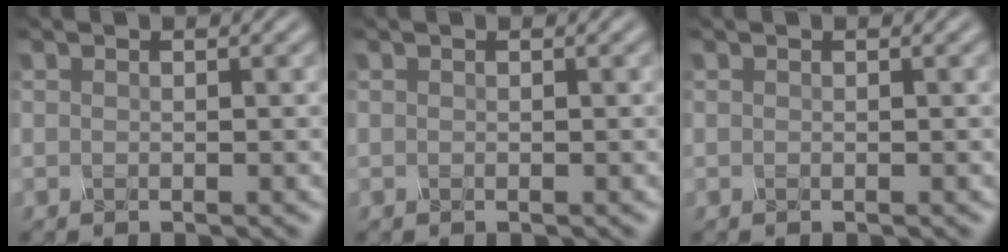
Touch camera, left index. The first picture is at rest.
{"total": 0.0}
{"total": 0.0}